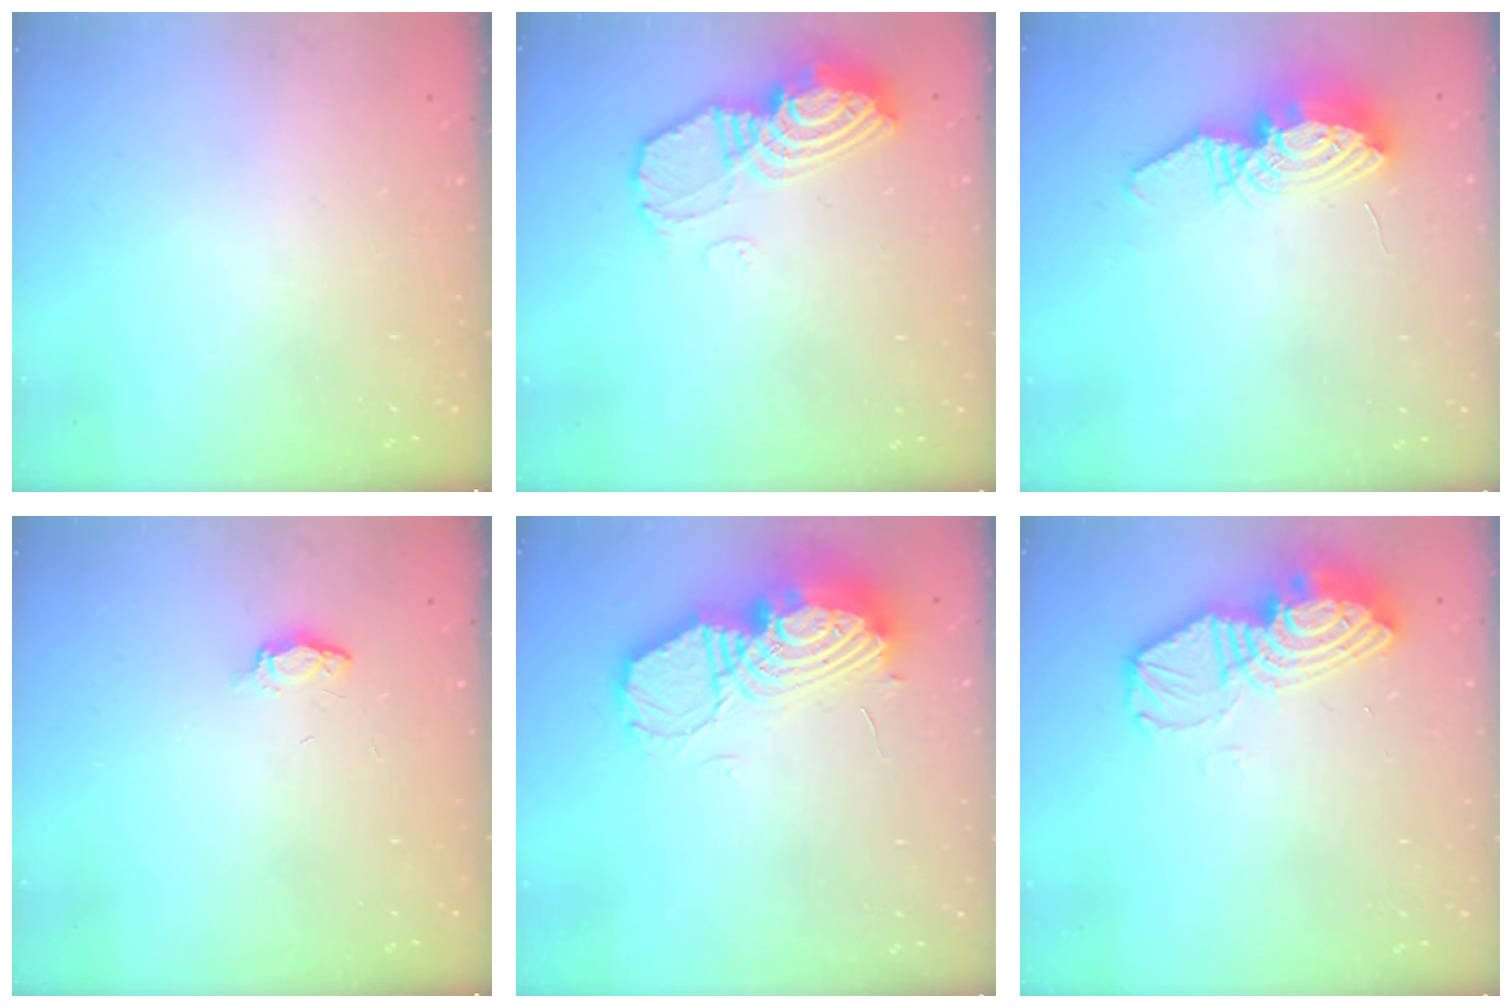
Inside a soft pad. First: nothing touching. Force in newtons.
{"total": 12.6, "press": 12.6, "slide": 1.2}
{"total": 10.3, "press": 10.3, "slide": 0.9}
{"total": 3.7, "press": 3.7, "slide": 0.6}
{"total": 18.5, "press": 18.5, "slide": 1.6}
{"total": 14.8, "press": 14.7, "slide": 1.5}